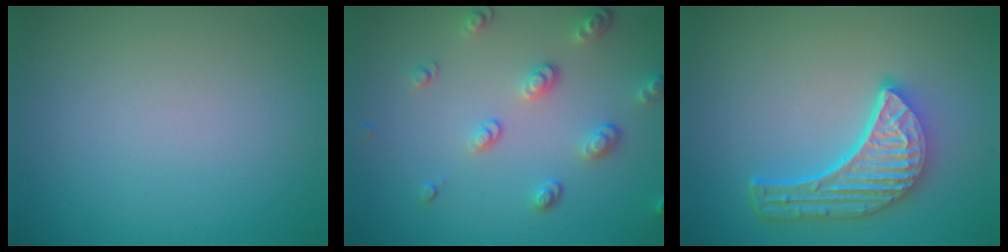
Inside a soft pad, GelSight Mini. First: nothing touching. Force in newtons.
{"total": 2.9, "press": 2.6, "slide": 1.3}
{"total": 6.0, "press": 4.5, "slide": 4.0}